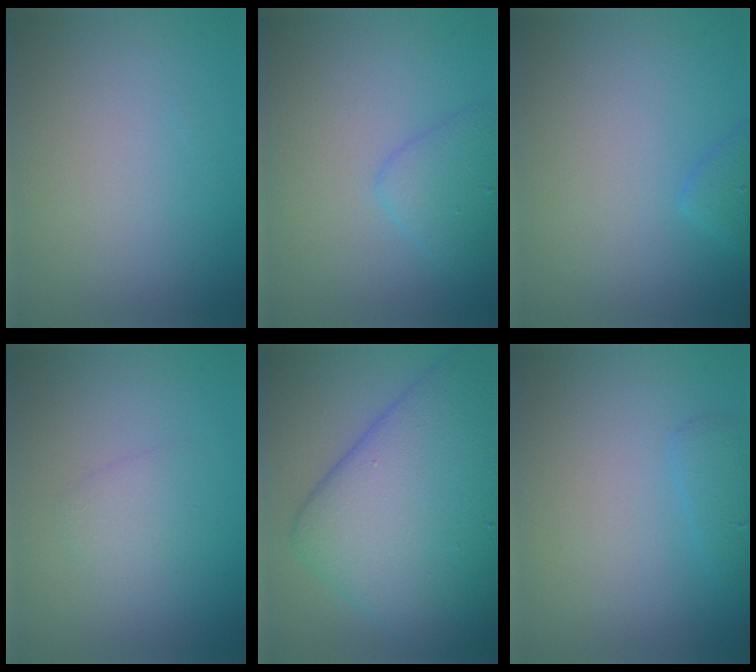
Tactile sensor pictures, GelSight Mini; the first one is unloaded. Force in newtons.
{"total": 2.3, "press": 2.3, "slide": 0.0}
{"total": 1.2, "press": 1.2, "slide": 0.1}
{"total": 1.5, "press": 1.5, "slide": 0.1}
{"total": 11.8, "press": 11.8, "slide": 0.4}
{"total": 1.3, "press": 1.3, "slide": 0.1}